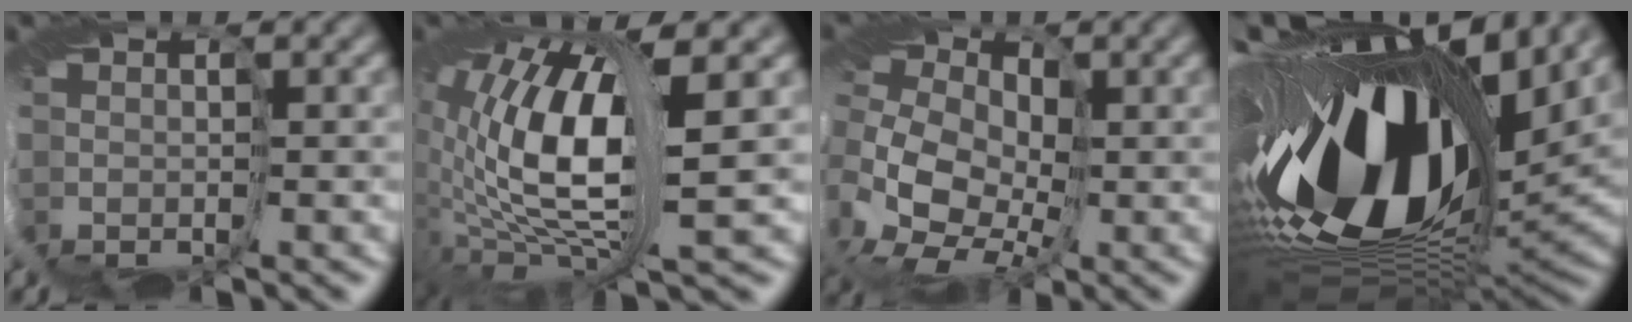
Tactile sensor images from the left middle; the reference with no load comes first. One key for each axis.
{"total": 11.4, "fx": 1.3, "fy": 3.5, "fz": 10.8, "tx": -0.203, "ty": 0.014, "tz": 0.017}
{"total": 7.9, "fx": -0.6, "fy": 6.0, "fz": 5.2, "tx": -0.089, "ty": -0.005, "tz": -0.013}
{"total": 18.6, "fx": 3.4, "fy": 8.4, "fz": 16.2, "tx": -0.297, "ty": -0.028, "tz": 0.061}